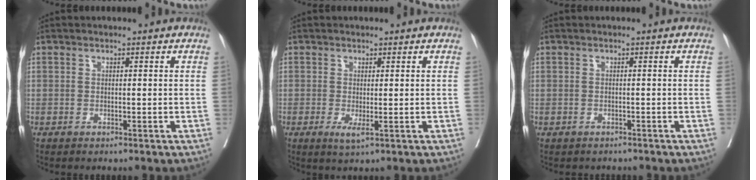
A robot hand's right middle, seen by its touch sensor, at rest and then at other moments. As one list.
[{"total": 1.8, "force": [0.0, -0.4, 1.8], "torque": [-0.028, -0.008, 0.004]}, {"total": 1.2, "force": [-1.2, 0.2, 0.0], "torque": [-0.005, -0.001, -0.017]}]